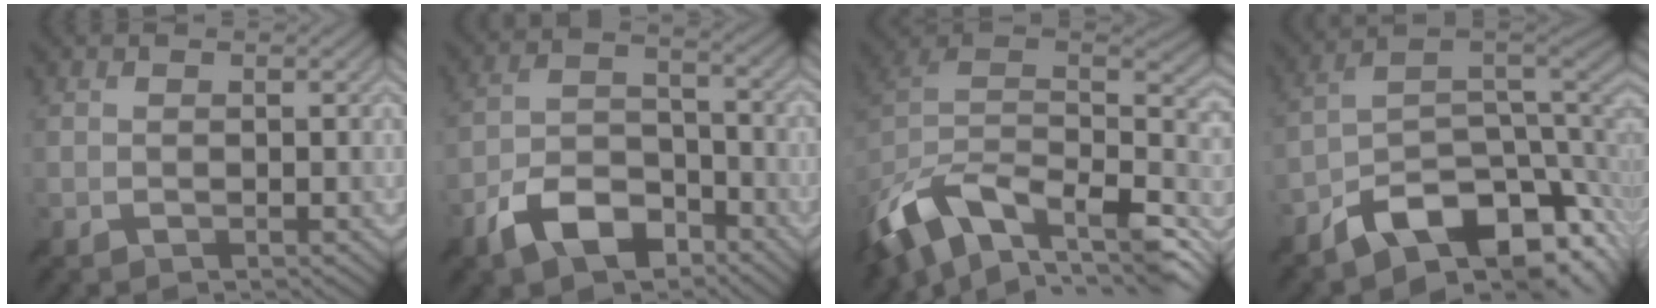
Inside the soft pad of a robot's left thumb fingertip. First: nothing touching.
{"total": 8.5, "force": [-5.8, 4.0, 4.7], "torque": [-0.087, -0.002, -0.124]}
{"total": 15.8, "force": [-8.5, 9.0, 9.9], "torque": [-0.234, -0.033, -0.131]}
{"total": 12.9, "force": [-7.1, 6.5, 8.6], "torque": [-0.142, -0.008, -0.118]}